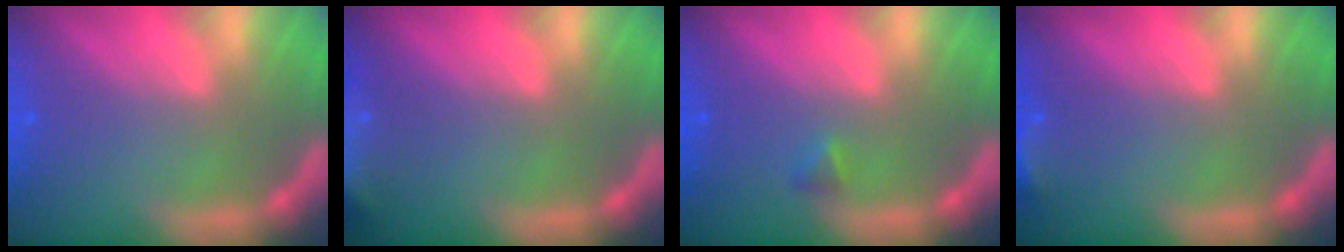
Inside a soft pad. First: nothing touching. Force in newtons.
{"total": 9.5}
{"total": 0.9}
{"total": 2.4}